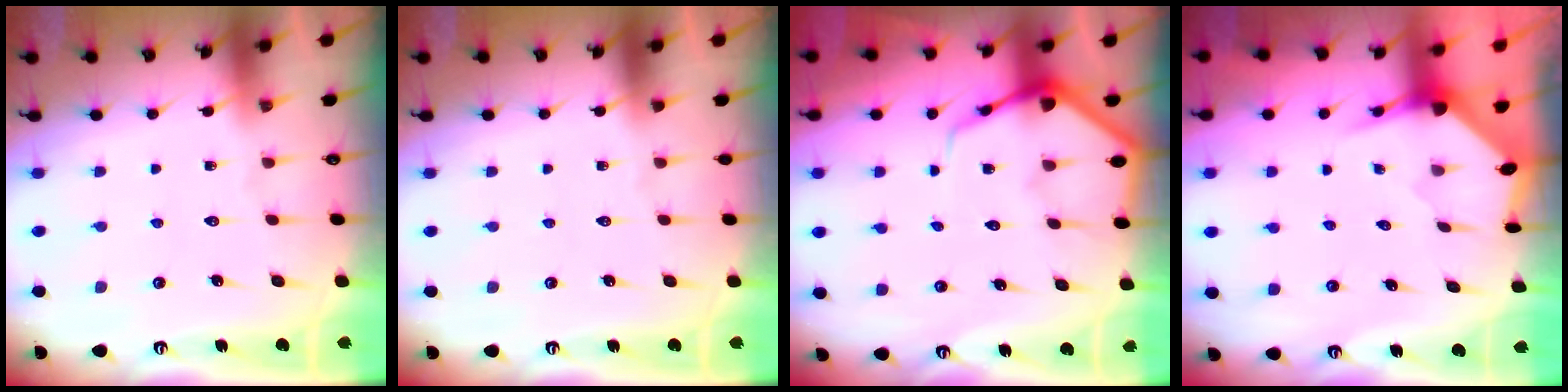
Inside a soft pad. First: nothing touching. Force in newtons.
{"total": 0.0}
{"total": 6.7, "press": 6.7, "slide": 0.7}
{"total": 3.5, "press": 3.4, "slide": 0.3}